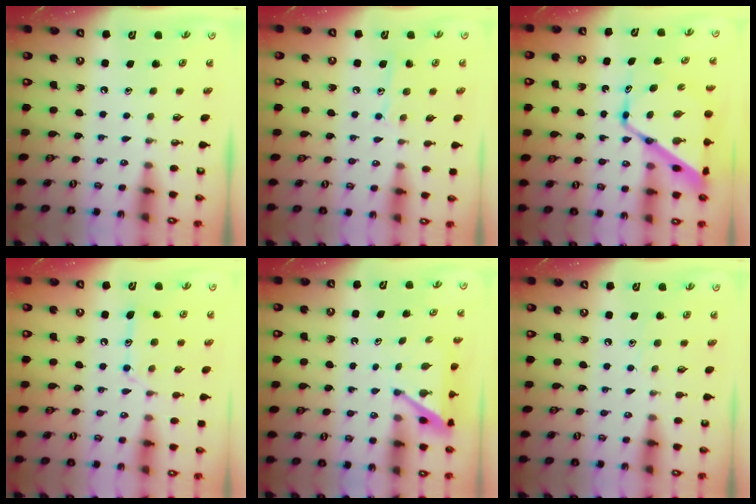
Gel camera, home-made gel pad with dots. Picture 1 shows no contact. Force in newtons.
{"total": 8.6, "press": 8.6, "slide": 0.4}
{"total": 16.2, "press": 16.1, "slide": 1.5}
{"total": 12.5, "press": 12.5, "slide": 0.8}
{"total": 6.3, "press": 6.3, "slide": 0.2}
{"total": 6.1, "press": 6.0, "slide": 0.7}